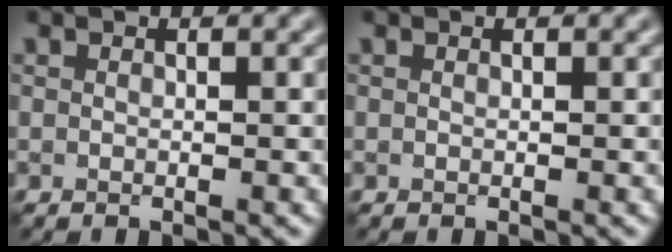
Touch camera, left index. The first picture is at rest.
{"total": 0.0}